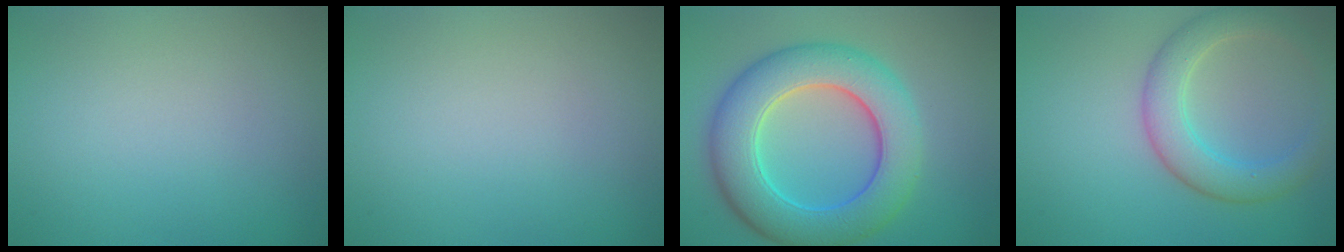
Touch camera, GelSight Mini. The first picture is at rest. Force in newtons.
{"total": 0.0}
{"total": 8.9, "press": 8.9, "slide": 0.4}
{"total": 4.3, "press": 4.3, "slide": 0.2}